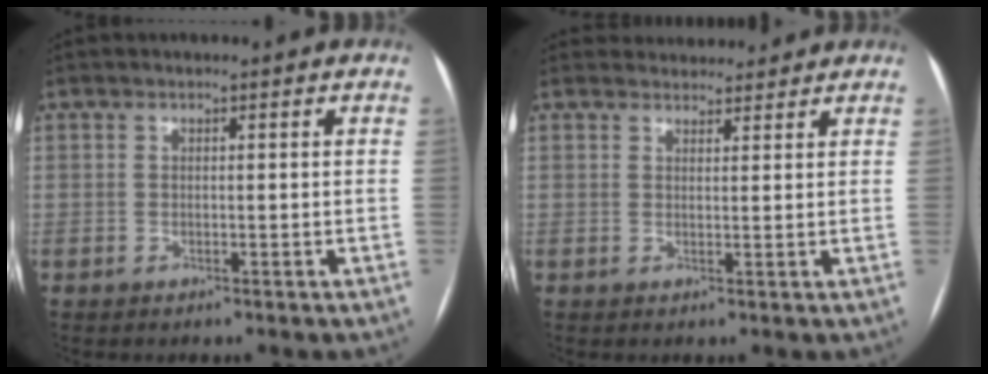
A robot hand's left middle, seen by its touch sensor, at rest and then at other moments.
{"total": 5.3, "force": [5.0, 1.6, 0.2], "torque": [0.003, 0.020, 0.062]}